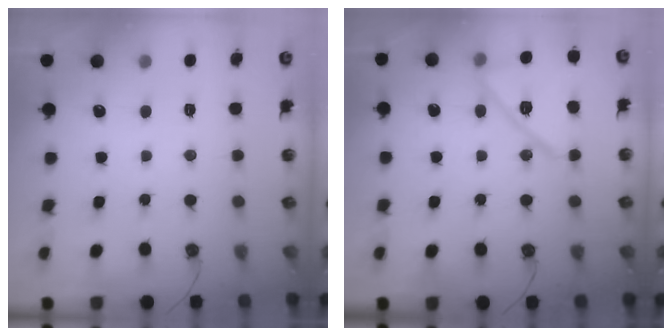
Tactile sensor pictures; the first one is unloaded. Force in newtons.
{"total": 14.7, "press": 14.6, "slide": 1.2}